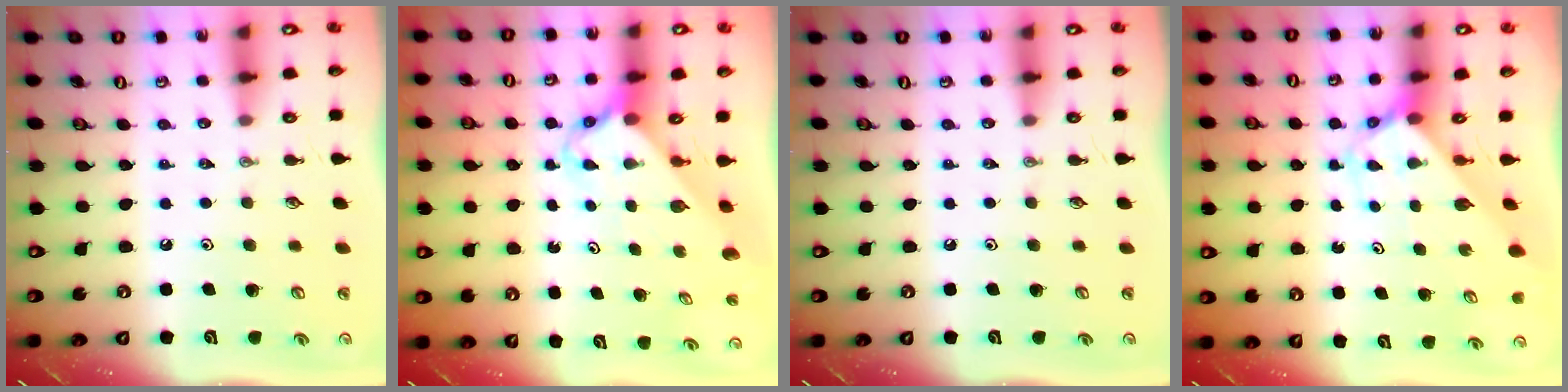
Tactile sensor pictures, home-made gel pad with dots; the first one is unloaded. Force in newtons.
{"total": 2.3, "press": 2.3, "slide": 0.2}
{"total": 0.0}
{"total": 2.7, "press": 2.7, "slide": 0.2}